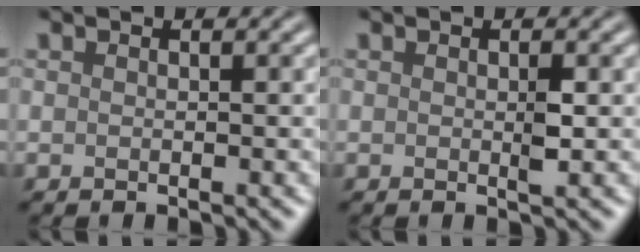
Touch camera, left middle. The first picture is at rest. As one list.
[{"total": 1.0, "force": [0.0, 0.2, 1.0], "torque": [-0.017, -0.002, 0.000]}]